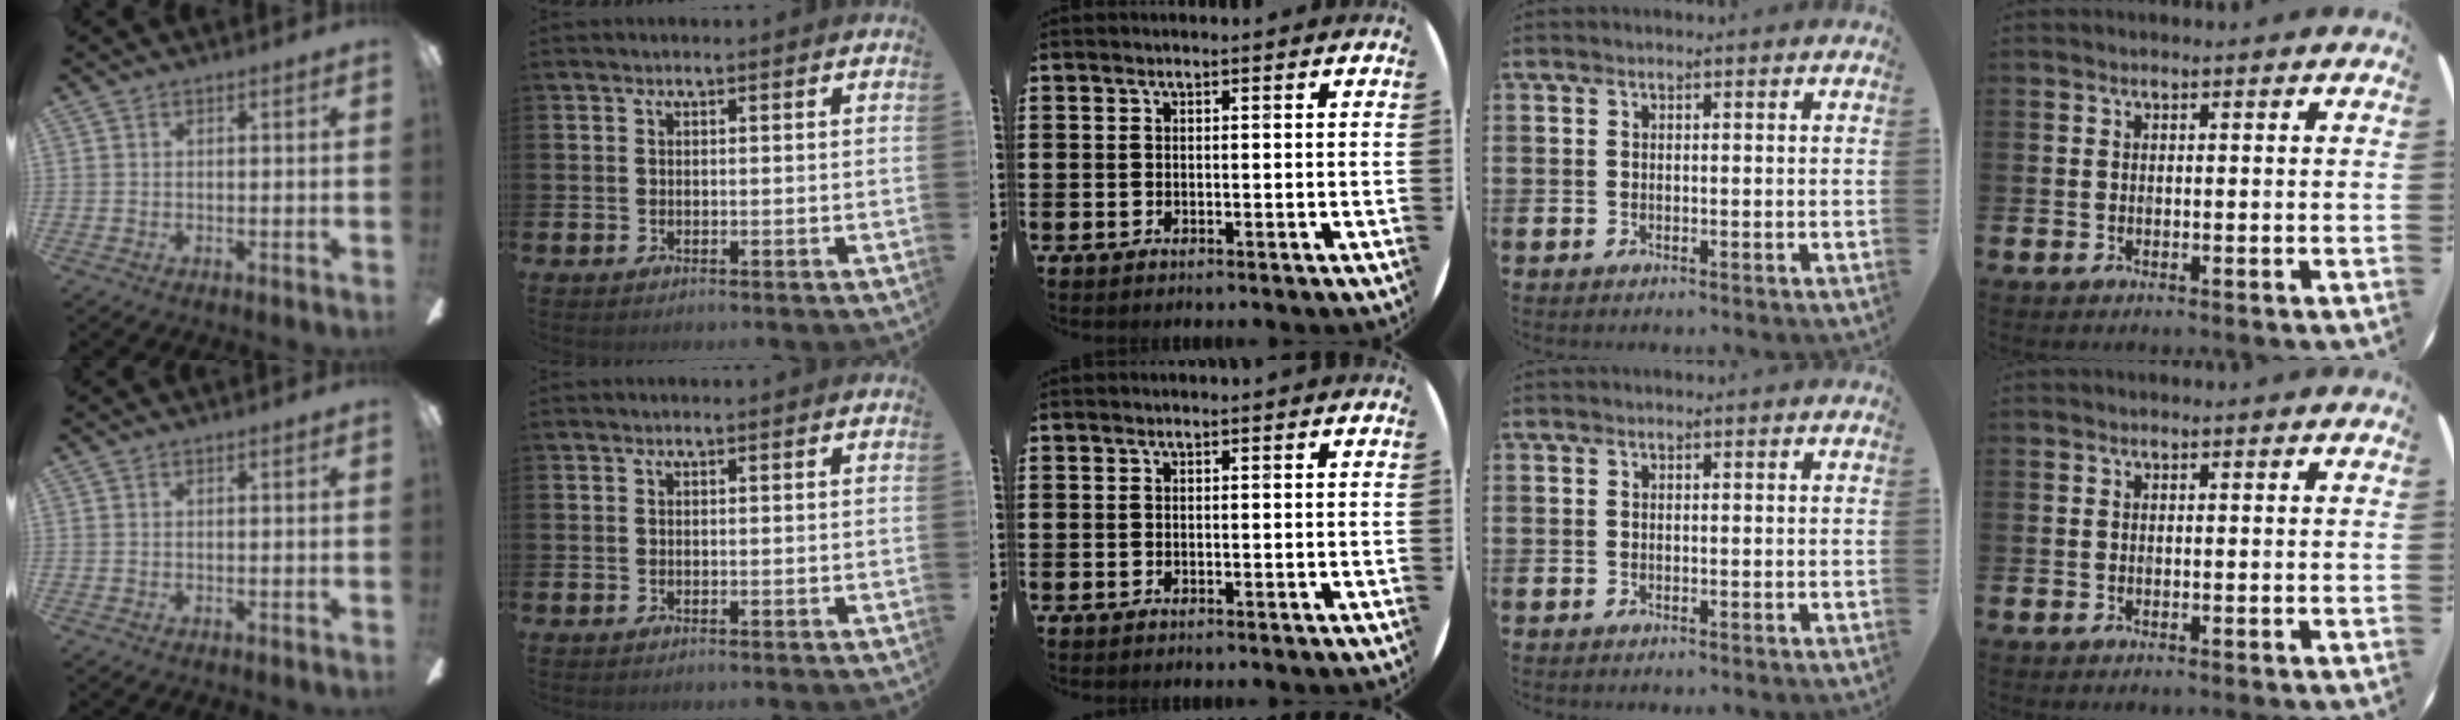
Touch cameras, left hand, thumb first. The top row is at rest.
{}